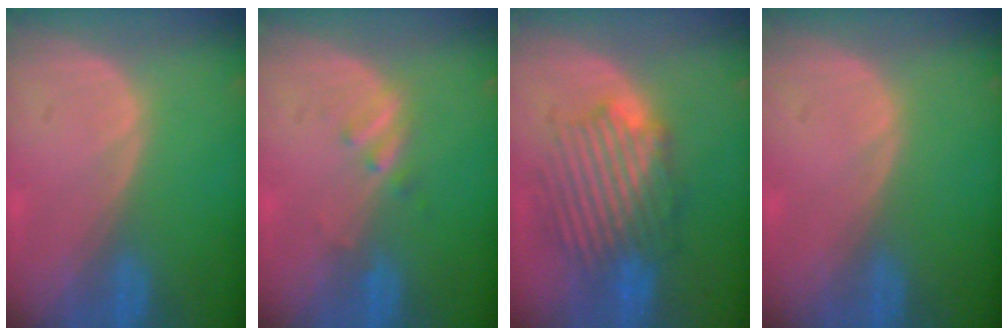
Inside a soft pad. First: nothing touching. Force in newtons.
{"total": 1.9, "press": 1.9, "slide": 0.3}
{"total": 8.7, "press": 8.6, "slide": 1.6}
{"total": 0.0}